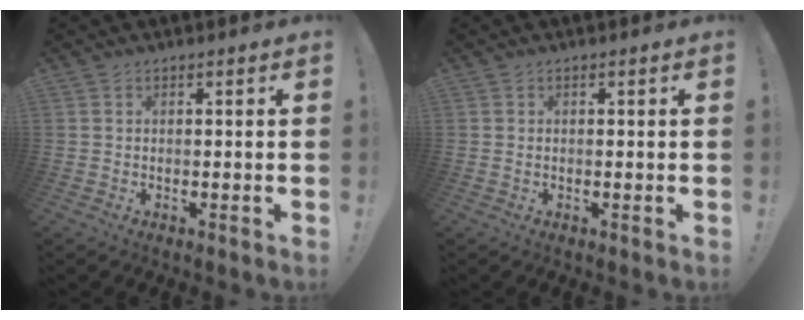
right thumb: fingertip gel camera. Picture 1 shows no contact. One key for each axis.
{"total": 0.0}